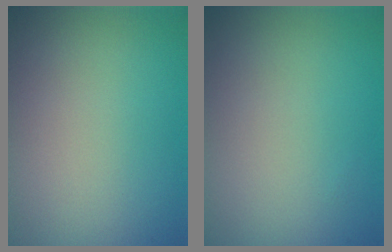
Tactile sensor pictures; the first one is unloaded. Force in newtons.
{"total": 0.0}